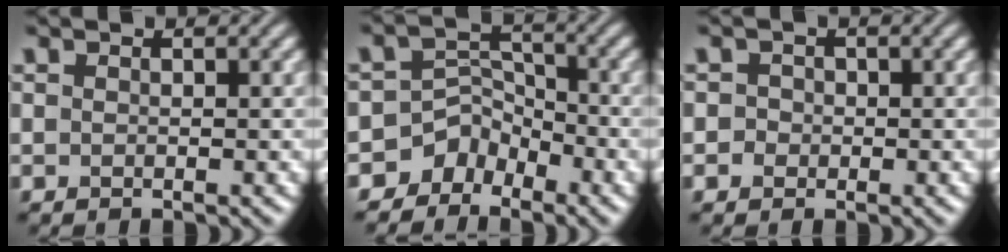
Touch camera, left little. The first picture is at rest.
{"total": 3.9, "force": [-3.1, 2.4, 0.6], "torque": [0.008, 0.009, -0.057]}
{"total": 1.2, "force": [-0.2, 1.2, 0.3], "torque": [0.006, 0.001, -0.008]}